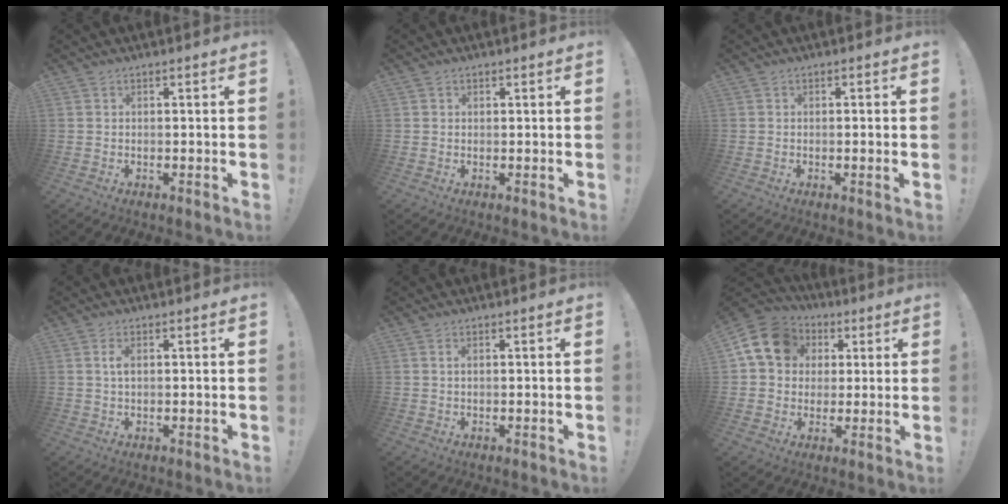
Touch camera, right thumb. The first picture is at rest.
{"total": 0.6, "force": [0.4, 0.5, 0.1], "torque": [0.000, 0.001, 0.006]}
{"total": 1.8, "force": [-0.4, -0.3, 1.7], "torque": [-0.027, -0.004, -0.008]}
{"total": 2.2, "force": [0.5, 0.9, 1.9], "torque": [-0.033, 0.002, 0.006]}
{"total": 0.8, "force": [0.3, 0.1, 0.7], "torque": [-0.016, 0.002, 0.005]}
{"total": 14.1, "force": [4.2, 11.5, 6.9], "torque": [-0.104, -0.008, 0.083]}